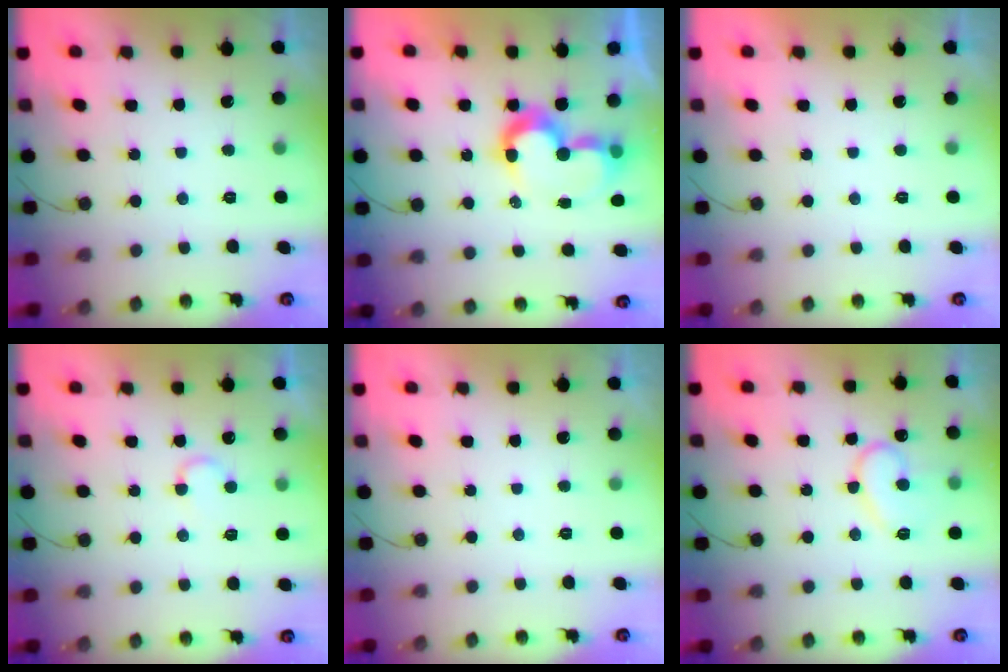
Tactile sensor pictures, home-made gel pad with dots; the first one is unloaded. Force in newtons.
{"total": 9.8, "press": 9.4, "slide": 2.9}
{"total": 1.7, "press": 1.7, "slide": 0.0}
{"total": 4.8, "press": 4.8, "slide": 0.4}
{"total": 0.0}
{"total": 12.6, "press": 12.6, "slide": 1.0}